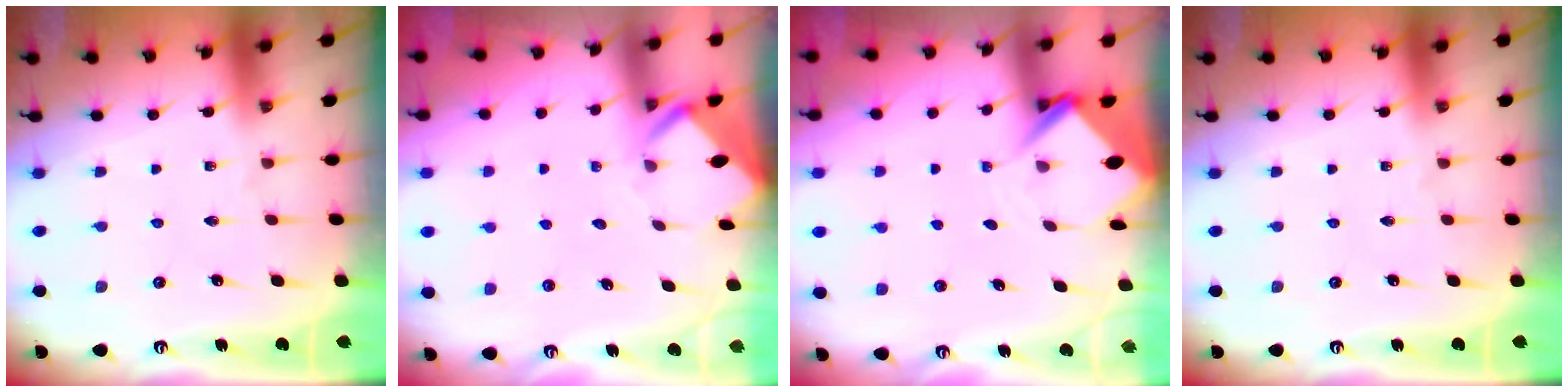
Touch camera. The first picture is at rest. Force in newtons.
{"total": 3.0, "press": 3.0, "slide": 0.1}
{"total": 3.8, "press": 3.8, "slide": 0.1}
{"total": 0.0}